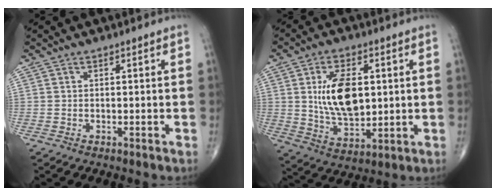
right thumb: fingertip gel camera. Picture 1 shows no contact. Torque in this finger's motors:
{"motor_torque": [1.10, 1.15, 0.84, 0.07, 0.11]}